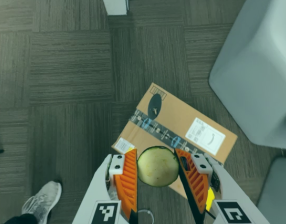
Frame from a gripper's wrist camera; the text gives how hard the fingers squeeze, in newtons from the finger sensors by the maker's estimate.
{"total": 7.3, "left": 7.5, "right": 7.0}